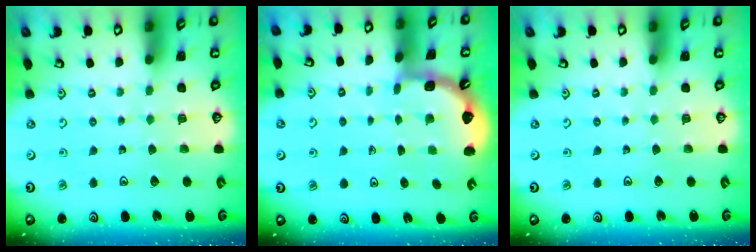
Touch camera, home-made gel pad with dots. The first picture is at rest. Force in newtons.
{"total": 2.0, "press": 2.0, "slide": 0.2}
{"total": 0.0}